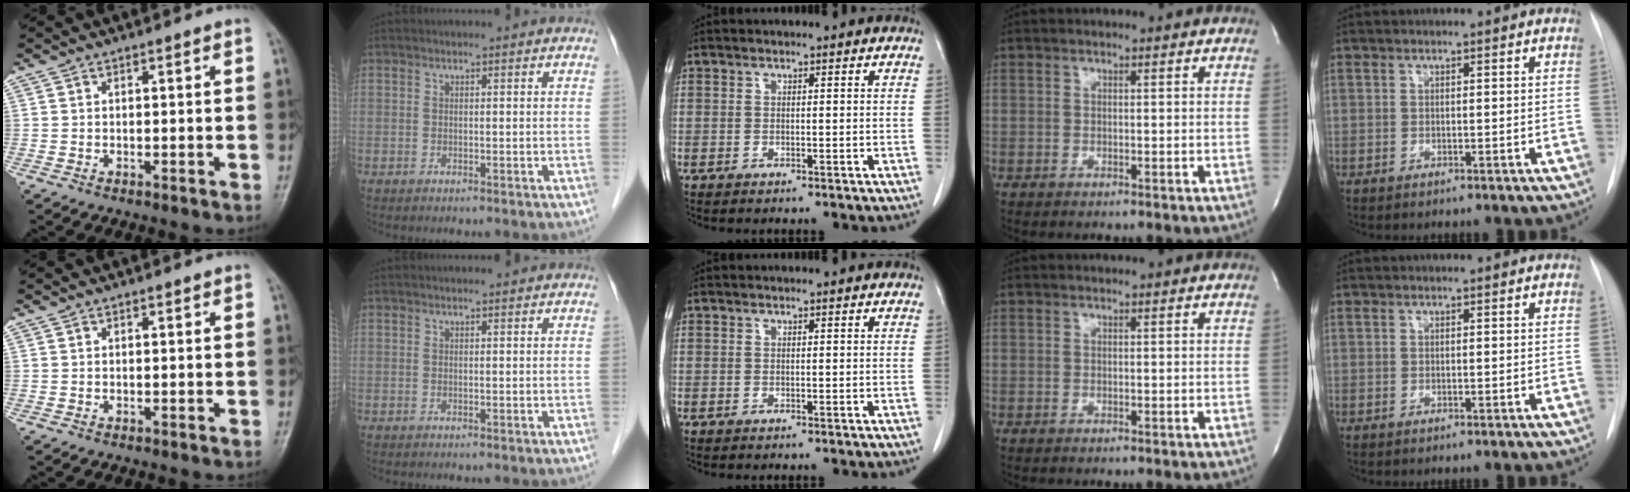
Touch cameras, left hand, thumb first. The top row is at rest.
{}